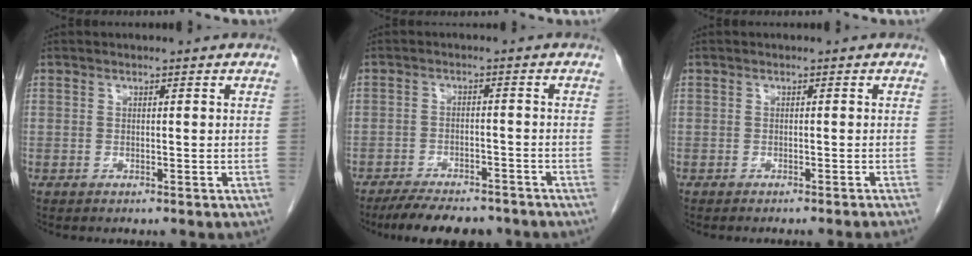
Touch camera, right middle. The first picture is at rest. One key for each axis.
{"total": 10.9, "fx": -9.4, "fy": 3.2, "fz": 4.5, "tx": -0.068, "ty": -0.003, "tz": -0.134}
{"total": 3.5, "fx": -3.1, "fy": -0.8, "fz": 1.4, "tx": -0.012, "ty": 0.003, "tz": -0.039}